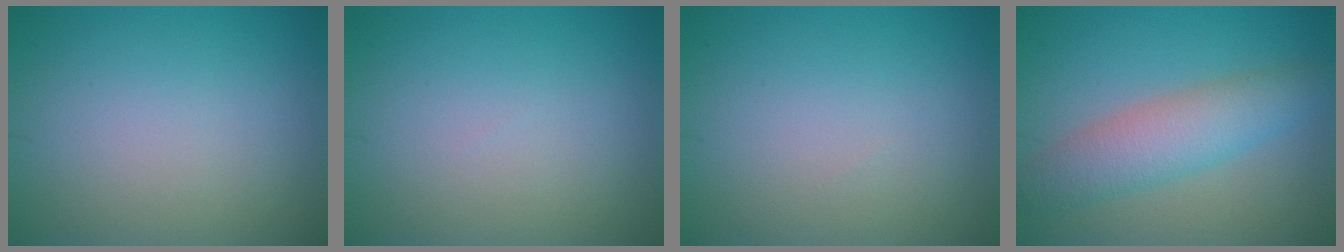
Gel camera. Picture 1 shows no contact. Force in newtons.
{"total": 0.0}
{"total": 0.0}
{"total": 5.0, "press": 5.0, "slide": 0.1}